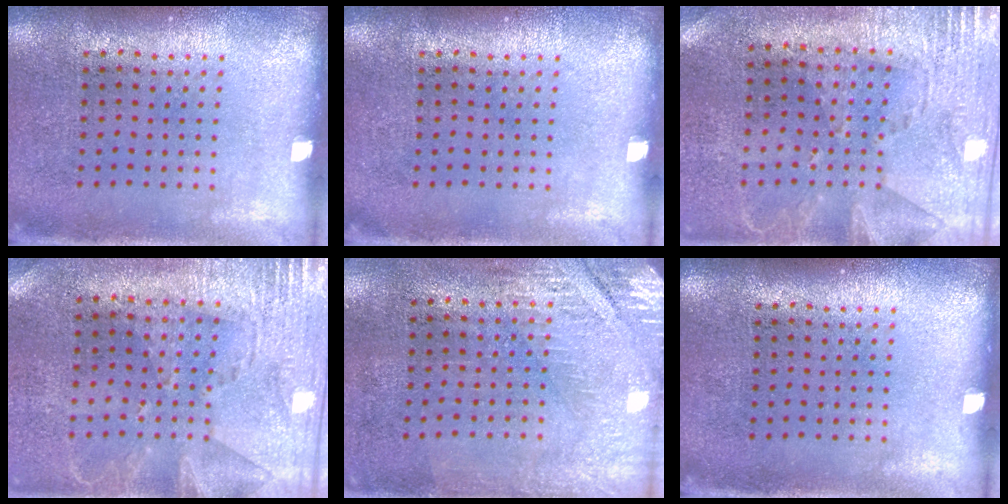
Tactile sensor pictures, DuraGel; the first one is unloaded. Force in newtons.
{"total": 0.0}
{"total": 2.8, "press": 2.3, "slide": 1.5}
{"total": 2.8, "press": 2.3, "slide": 1.5}
{"total": 2.8, "press": 2.4, "slide": 1.4}
{"total": 0.0}